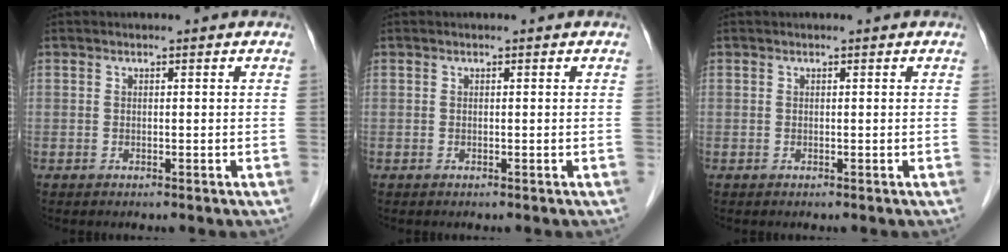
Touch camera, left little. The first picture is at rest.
{"total": 0.0}
{"total": 0.0}